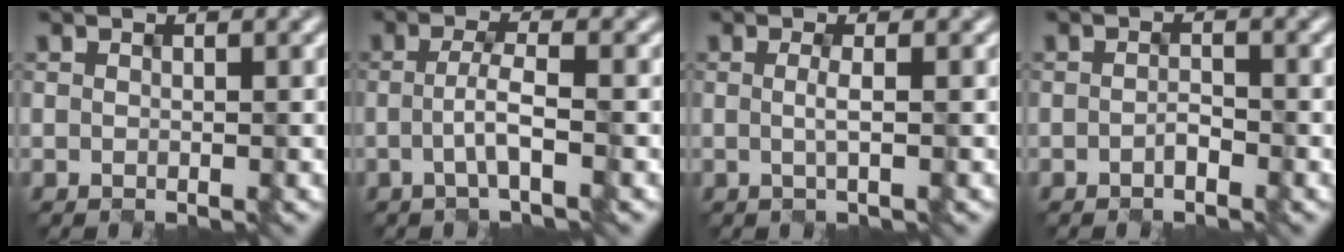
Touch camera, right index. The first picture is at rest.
{"total": 2.5, "force": [-0.8, 0.4, 2.3], "torque": [-0.045, -0.001, -0.014]}
{"total": 1.2, "force": [-0.2, 0.2, 1.2], "torque": [-0.023, -0.001, -0.004]}
{"total": 1.0, "force": [-0.8, 0.2, 0.6], "torque": [-0.015, -0.001, -0.014]}